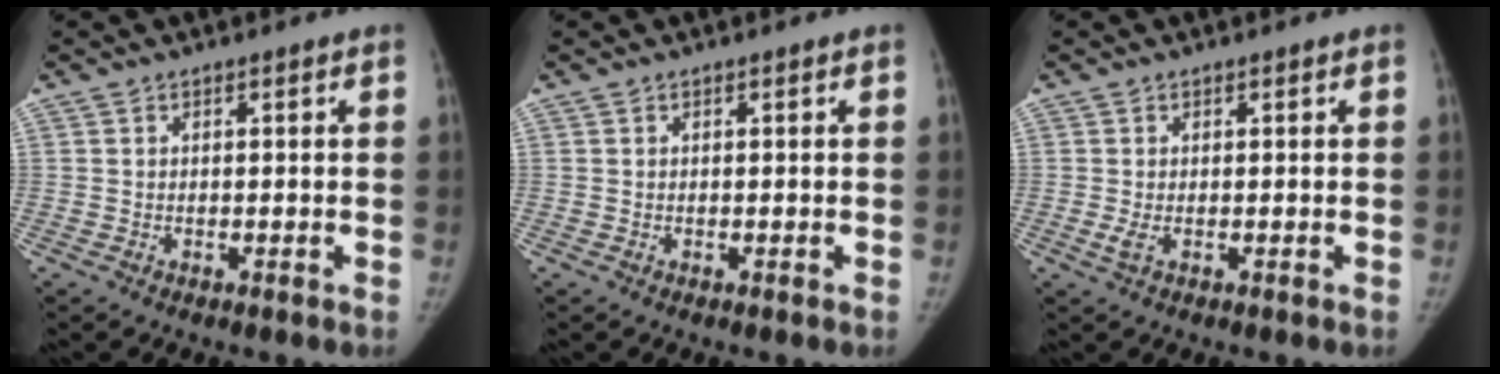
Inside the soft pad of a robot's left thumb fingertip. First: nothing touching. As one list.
[{"total": 0.0}, {"total": 1.5, "force": [0.0, 0.7, 1.3], "torque": [-0.033, -0.004, 0.004]}]